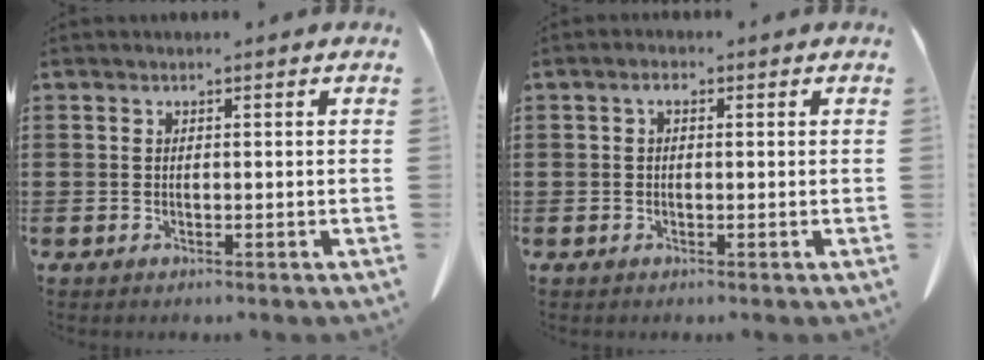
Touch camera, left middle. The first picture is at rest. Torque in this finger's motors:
{"motor_torque": [0.20, 0.16, 0.02, 0.01]}